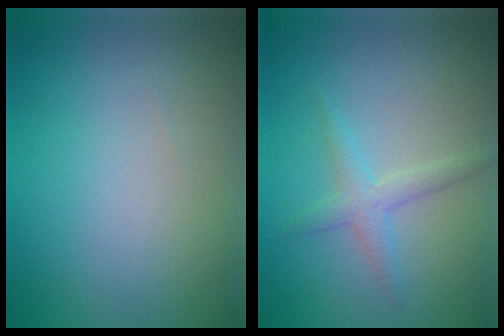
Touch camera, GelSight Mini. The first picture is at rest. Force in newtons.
{"total": 2.0, "press": 2.0, "slide": 0.2}